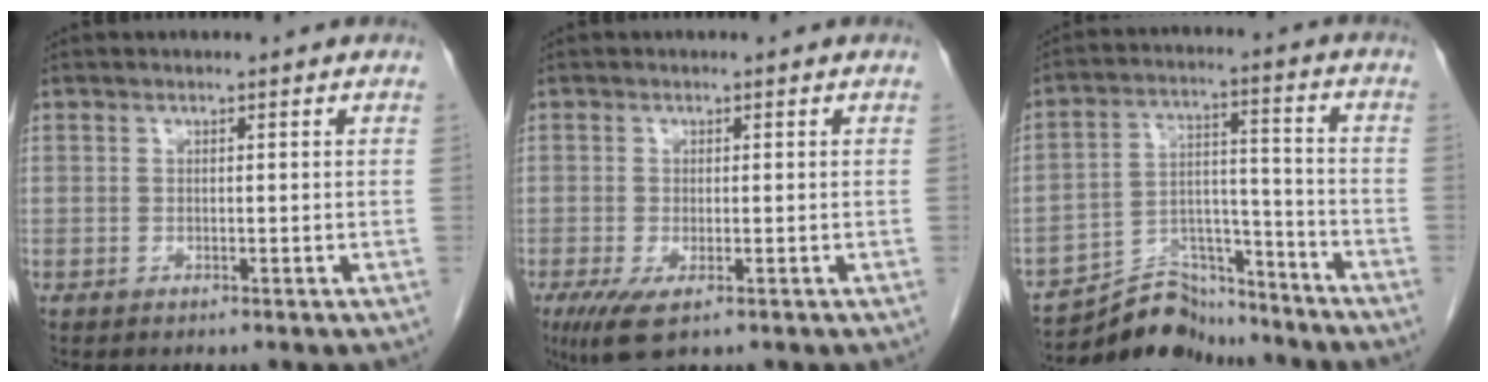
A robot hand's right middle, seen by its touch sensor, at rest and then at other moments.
{"total": 4.8, "force": [-2.5, 1.4, 3.8], "torque": [-0.072, -0.015, -0.037]}
{"total": 10.7, "force": [-10.4, 2.5, 0.2], "torque": [0.002, 0.035, -0.182]}